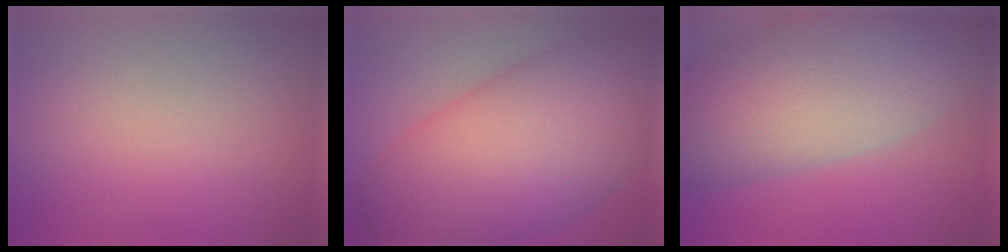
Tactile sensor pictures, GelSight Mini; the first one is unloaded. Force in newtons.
{"total": 13.2, "press": 13.2, "slide": 0.2}
{"total": 12.7, "press": 12.7, "slide": 0.9}